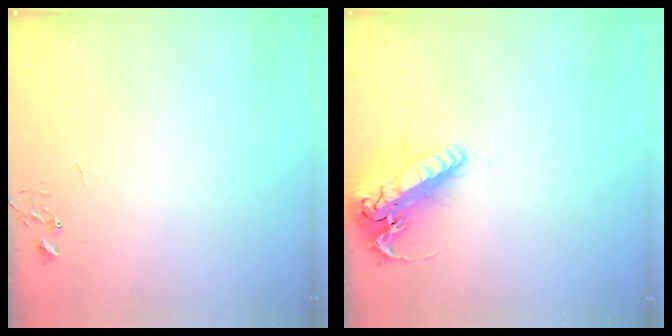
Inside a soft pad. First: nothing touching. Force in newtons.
{"total": 21.0, "press": 20.7, "slide": 3.7}